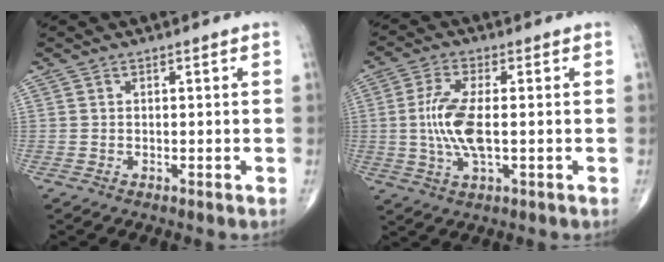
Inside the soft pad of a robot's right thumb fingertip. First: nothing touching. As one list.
[{"total": 9.0, "force": [-0.4, 3.2, 8.4], "torque": [-0.193, -0.003, -0.008]}]